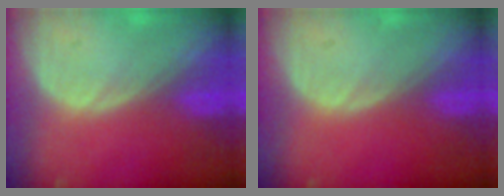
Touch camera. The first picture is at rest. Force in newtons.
{"total": 0.0}